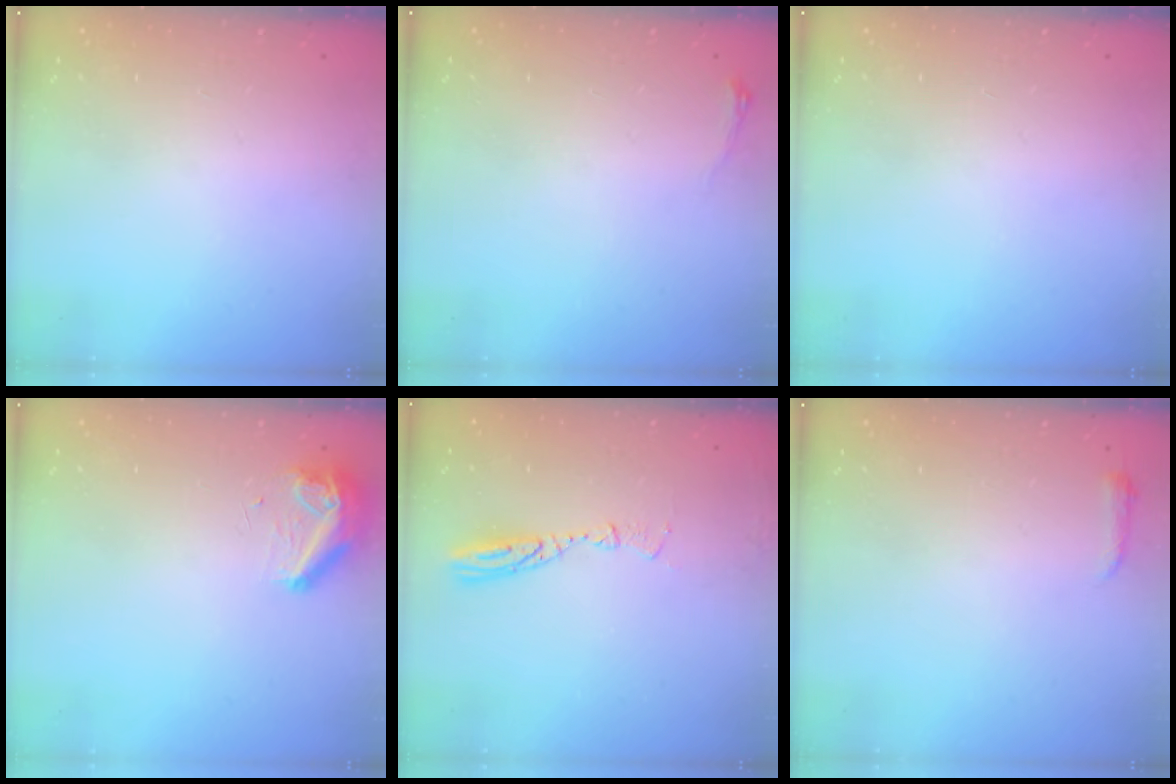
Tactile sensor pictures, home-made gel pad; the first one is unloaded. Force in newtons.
{"total": 3.1, "press": 3.0, "slide": 0.9}
{"total": 0.0}
{"total": 8.4, "press": 8.2, "slide": 1.9}
{"total": 8.0, "press": 8.0, "slide": 0.7}
{"total": 3.0, "press": 2.9, "slide": 0.6}